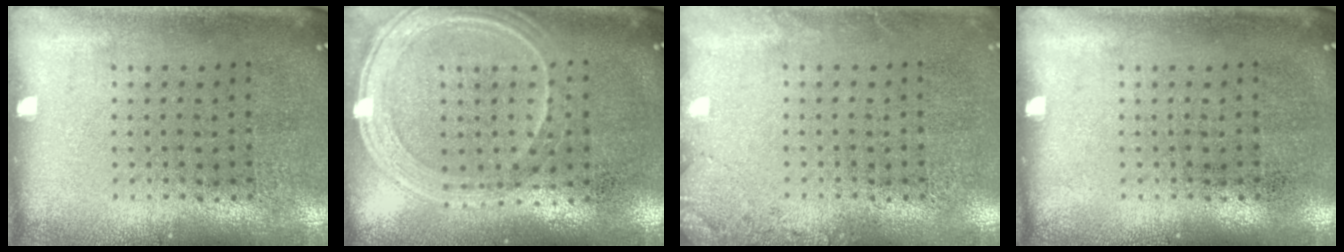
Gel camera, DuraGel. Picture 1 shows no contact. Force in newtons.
{"total": 1.2, "press": 1.2, "slide": 0.4}
{"total": 1.4, "press": 1.4, "slide": 0.3}
{"total": 0.0}